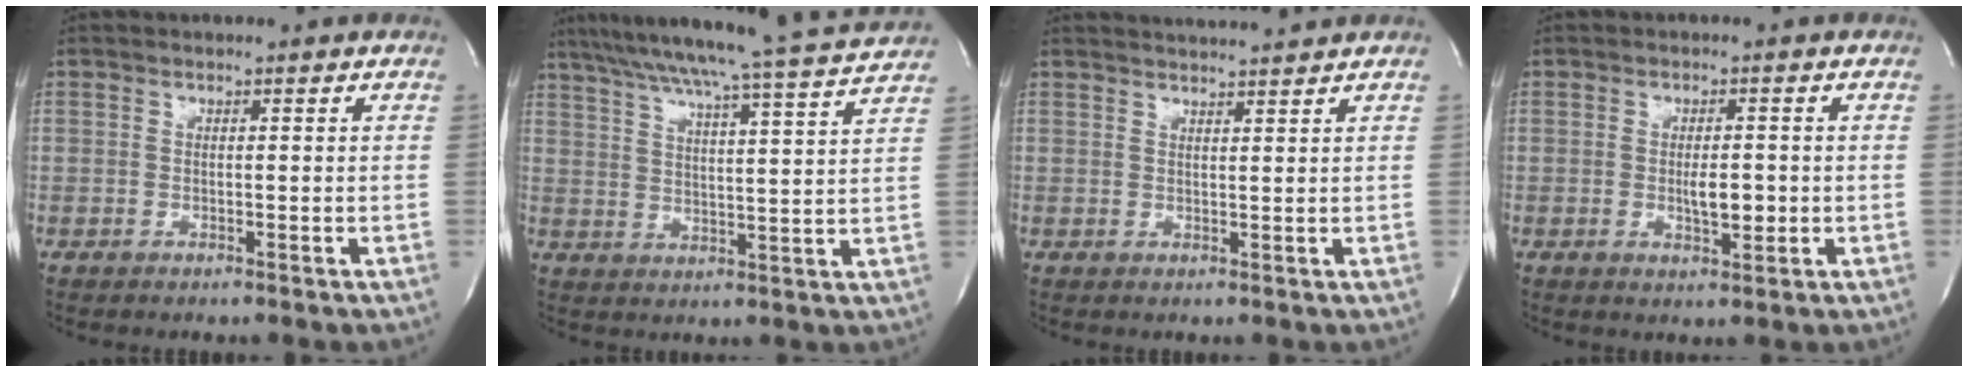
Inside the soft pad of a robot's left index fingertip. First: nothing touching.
{"total": 21.1, "force": [18.9, -1.7, 9.1], "torque": [-0.163, -0.022, 0.260]}
{"total": 5.0, "force": [4.9, -0.8, 1.0], "torque": [-0.016, 0.012, 0.069]}
{"total": 3.4, "force": [-0.4, 1.1, 3.2], "torque": [-0.055, -0.003, -0.003]}